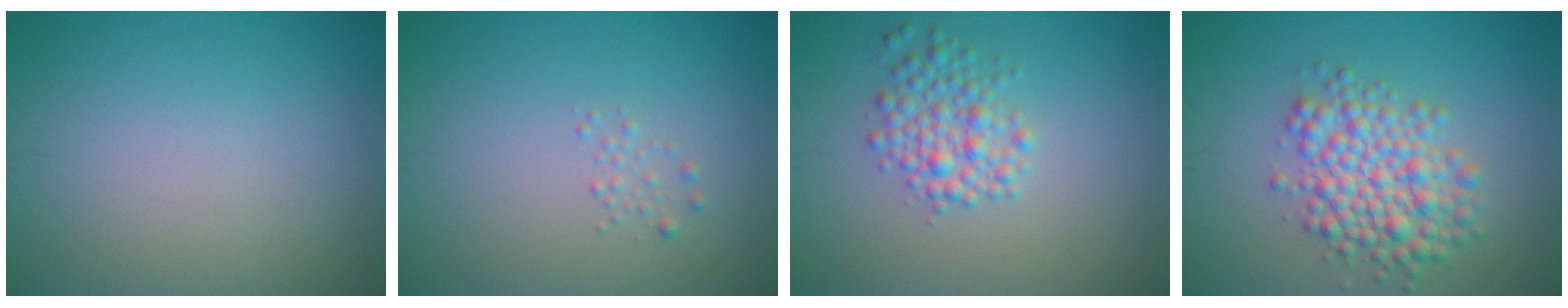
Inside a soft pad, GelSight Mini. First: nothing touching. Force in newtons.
{"total": 0.8, "press": 0.8, "slide": 0.0}
{"total": 3.1, "press": 3.1, "slide": 0.1}
{"total": 5.5, "press": 5.5, "slide": 0.2}